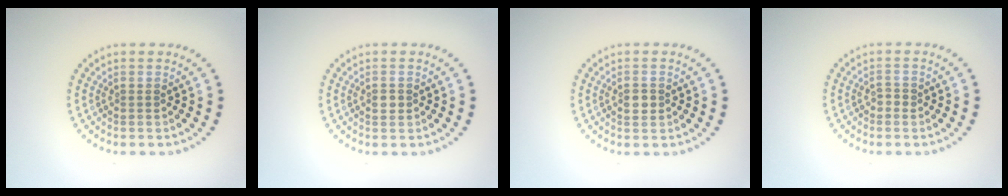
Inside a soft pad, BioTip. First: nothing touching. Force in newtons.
{"total": 1.3, "press": 1.3, "slide": 0.3}
{"total": 1.6, "press": 1.6, "slide": 0.2}
{"total": 1.0, "press": 0.9, "slide": 0.3}